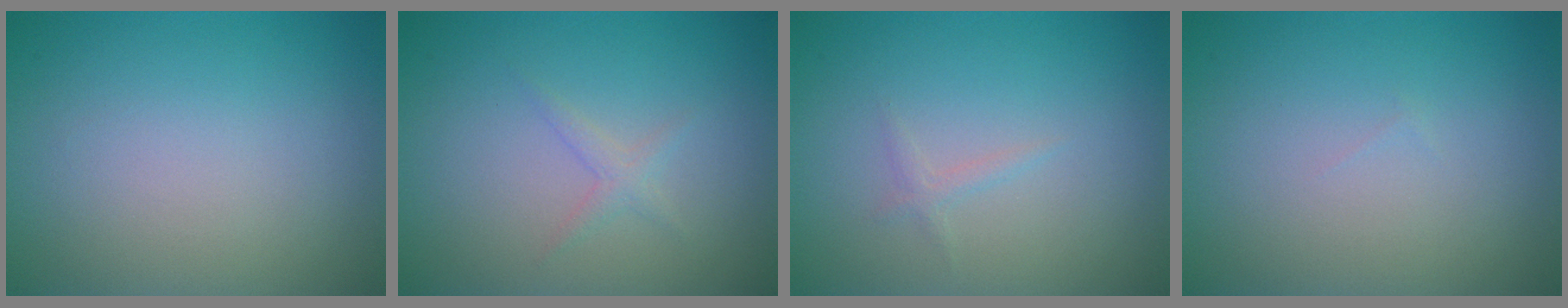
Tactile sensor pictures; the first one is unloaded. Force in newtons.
{"total": 1.1, "press": 1.1, "slide": 0.1}
{"total": 0.7, "press": 0.7, "slide": 0.0}
{"total": 0.0}